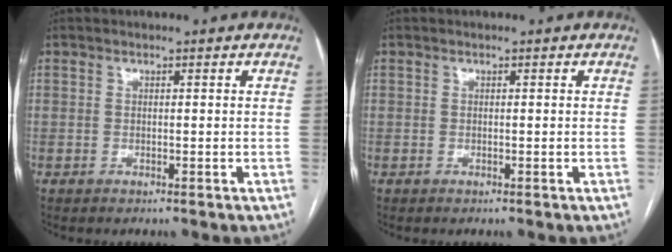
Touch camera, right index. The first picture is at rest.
{"total": 0.0}